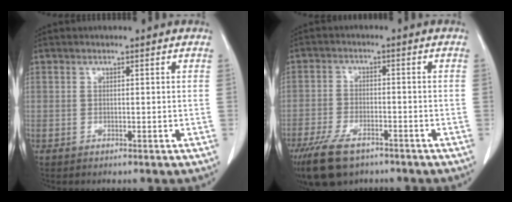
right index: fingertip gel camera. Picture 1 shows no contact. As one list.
[{"total": 9.7, "force": [-6.8, 4.0, 5.6], "torque": [-0.107, -0.014, -0.116]}]